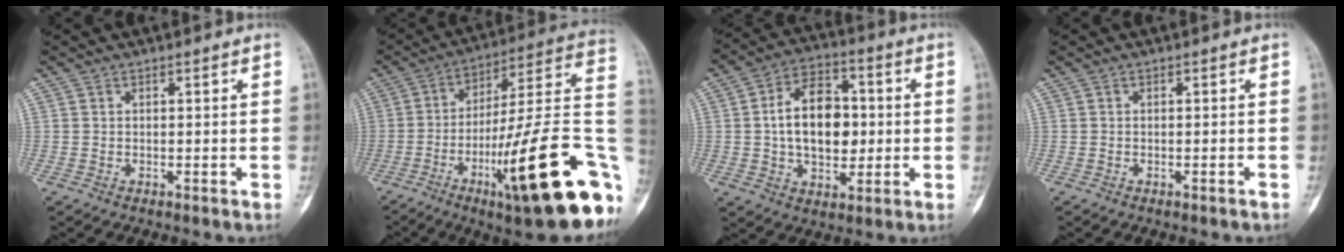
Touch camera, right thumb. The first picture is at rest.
{"total": 29.0, "force": [-9.4, 5.8, 26.8], "torque": [-0.331, 0.036, -0.137]}
{"total": 14.9, "force": [0.4, 9.7, 11.4], "torque": [-0.158, 0.019, 0.006]}
{"total": 0.7, "force": [-0.5, -0.1, 0.4], "torque": [-0.017, 0.003, -0.003]}